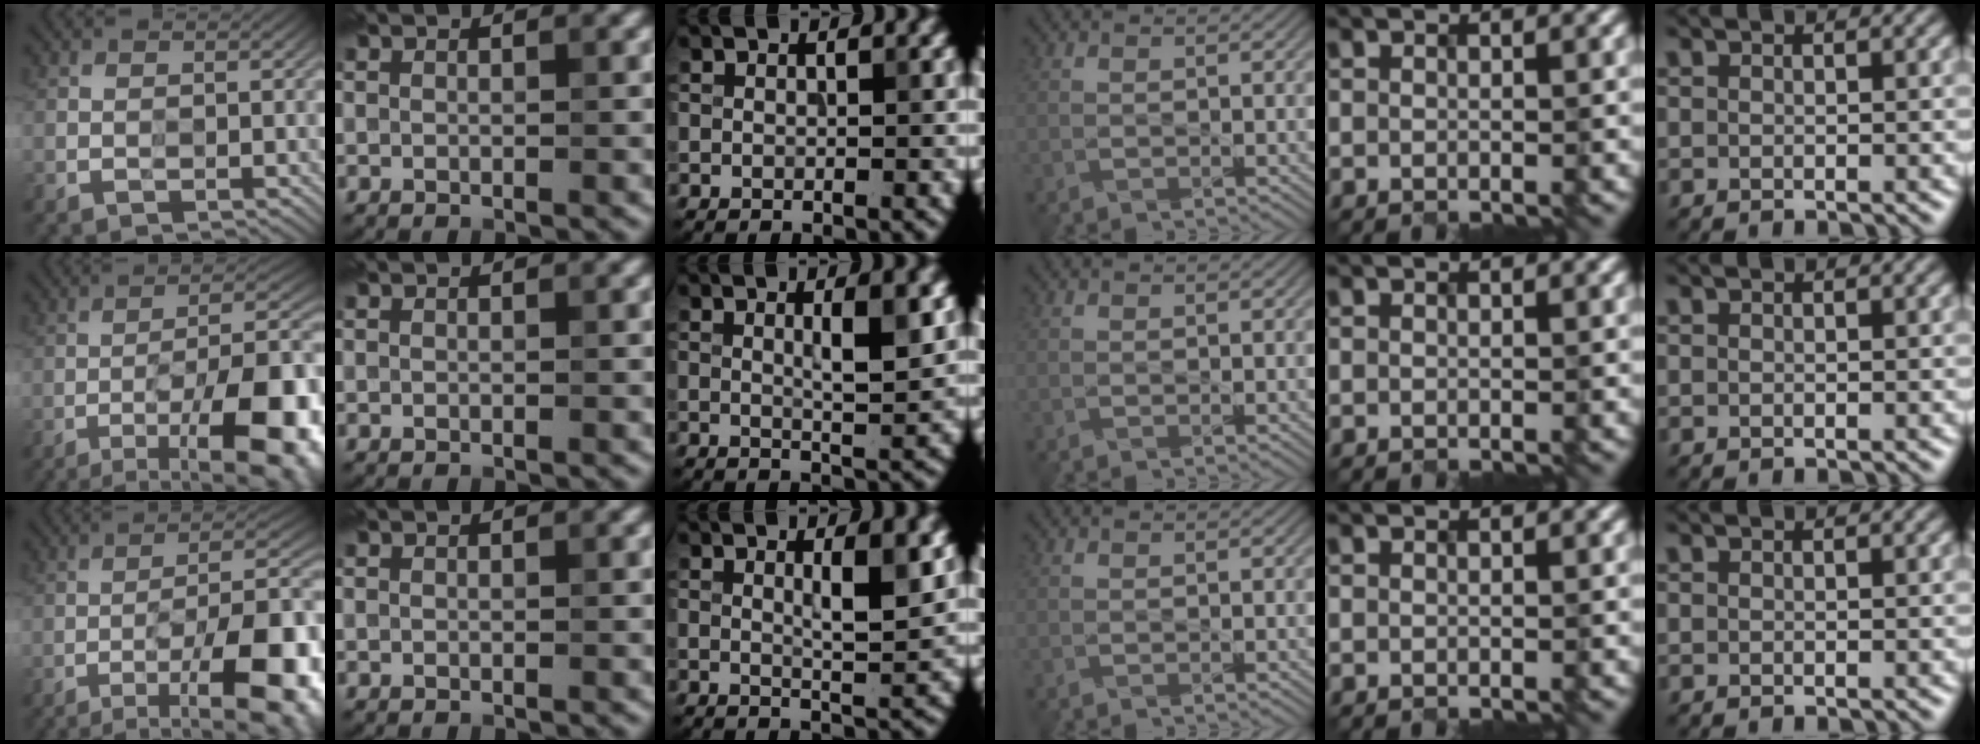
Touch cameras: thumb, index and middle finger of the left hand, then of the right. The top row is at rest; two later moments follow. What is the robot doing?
{"motion": "insert", "object": "connector and pipe"}